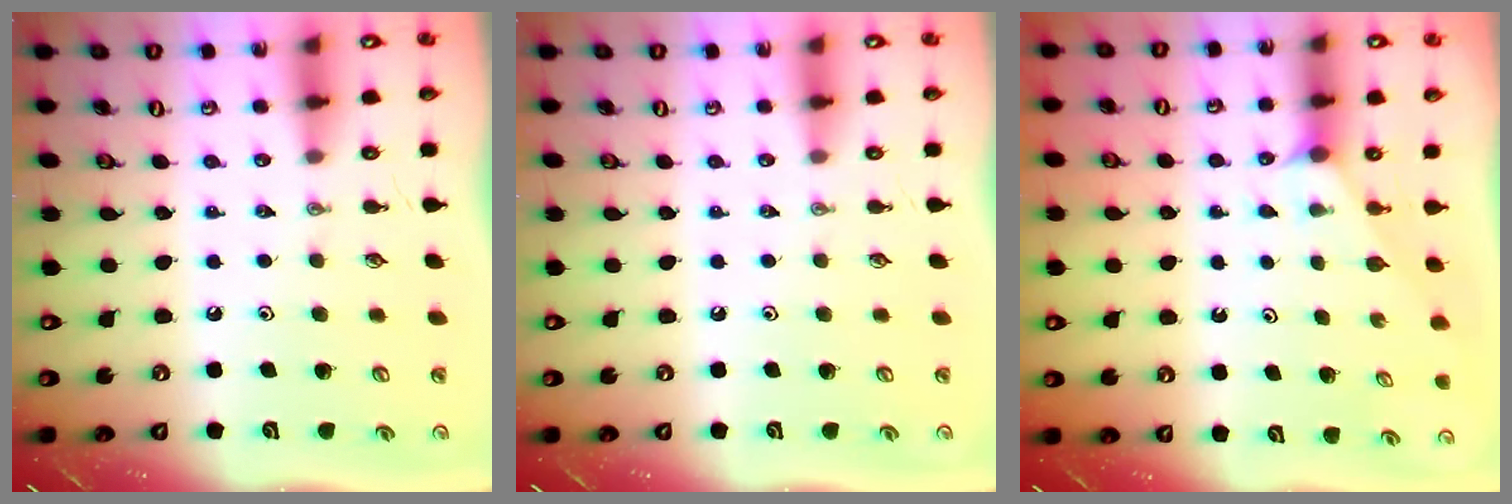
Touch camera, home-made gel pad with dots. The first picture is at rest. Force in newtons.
{"total": 0.0}
{"total": 2.0, "press": 2.0, "slide": 0.2}